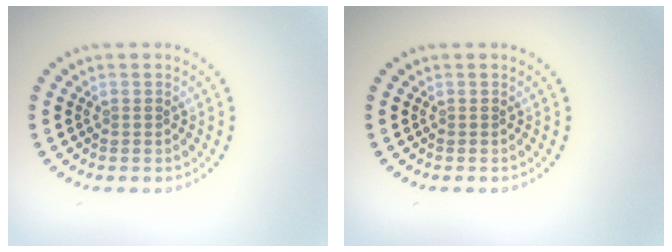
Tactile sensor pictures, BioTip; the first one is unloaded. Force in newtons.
{"total": 0.0}